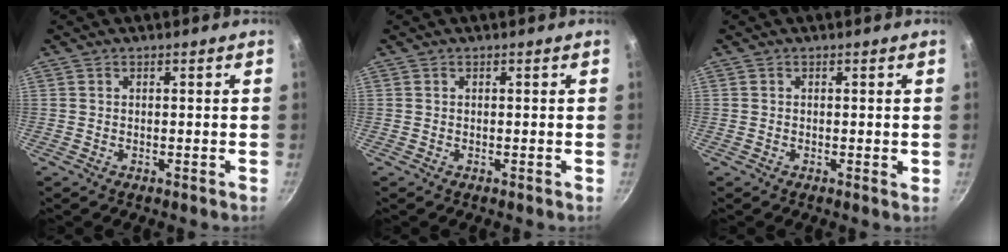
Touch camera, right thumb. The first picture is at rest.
{"total": 0.0}
{"total": 0.8, "force": [-0.1, 0.4, 0.7], "torque": [-0.010, -0.001, -0.002]}